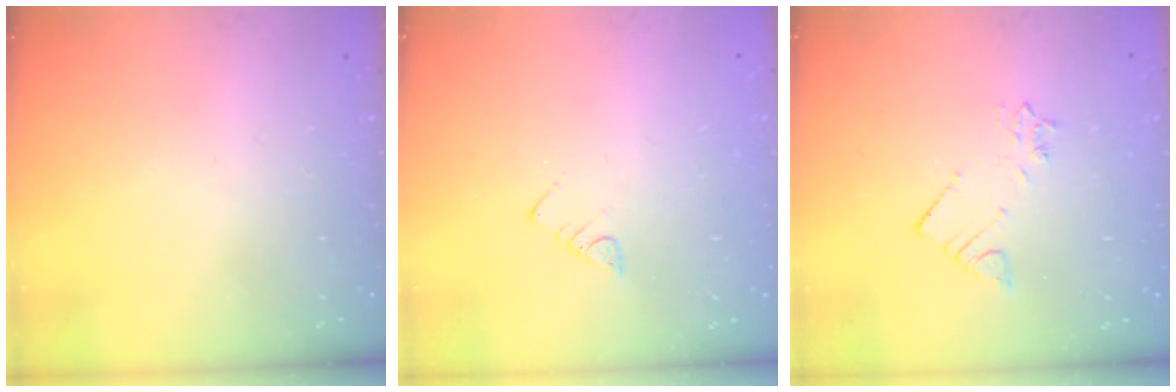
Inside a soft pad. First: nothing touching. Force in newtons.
{"total": 2.5, "press": 2.5, "slide": 0.5}
{"total": 2.3, "press": 2.3, "slide": 0.3}